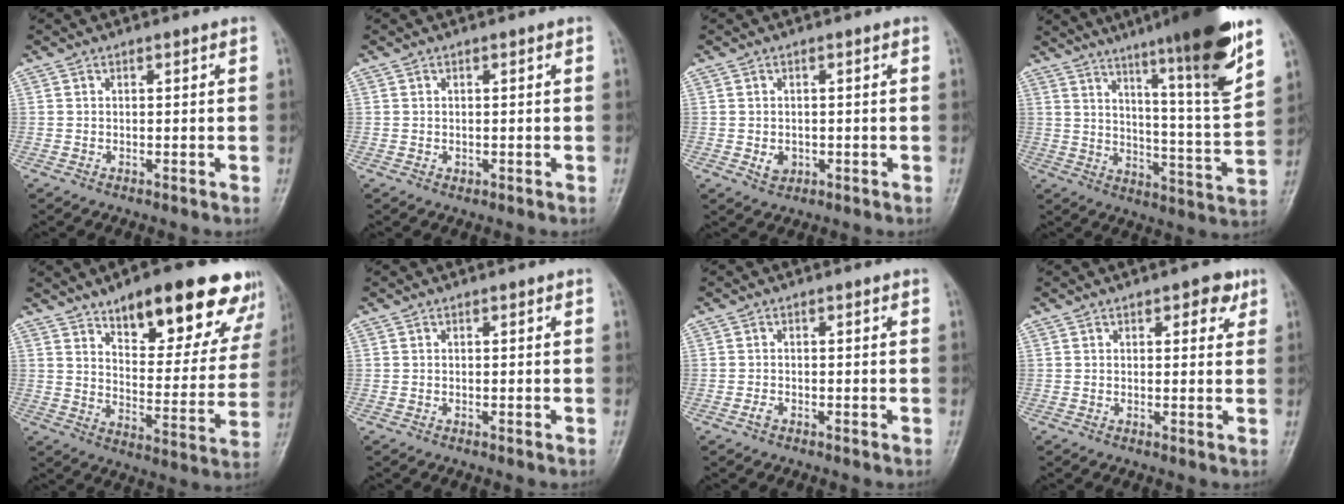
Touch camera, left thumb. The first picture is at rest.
{"total": 0.6, "force": [0.0, 0.5, 0.3], "torque": [-0.002, 0.000, 0.000]}
{"total": 2.4, "force": [-0.5, 1.9, 1.3], "torque": [-0.014, 0.000, -0.002]}
{"total": 21.1, "force": [13.4, 1.4, 16.2], "torque": [-0.219, -0.063, 0.201]}
{"total": 22.8, "force": [14.7, 8.9, 14.9], "torque": [-0.145, -0.053, 0.208]}
{"total": 0.0}
{"total": 0.9, "force": [-0.6, 0.5, 0.5], "torque": [-0.014, 0.000, -0.013]}
{"total": 4.0, "force": [2.1, 2.0, 2.8], "torque": [-0.016, -0.005, 0.020]}